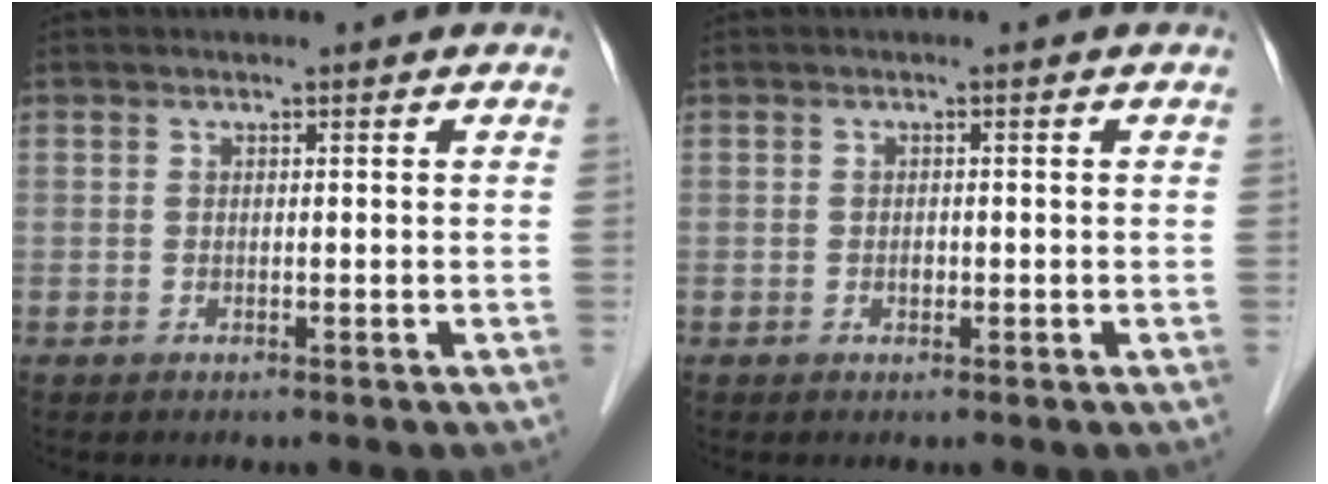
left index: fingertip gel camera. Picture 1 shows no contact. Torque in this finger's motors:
{"motor_torque": [0.07, 0.05, -0.01, 0.00]}